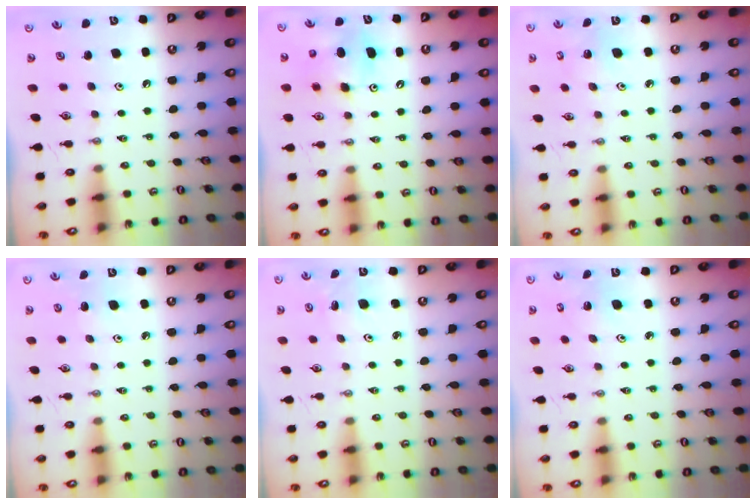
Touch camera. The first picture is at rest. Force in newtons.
{"total": 8.5, "press": 8.4, "slide": 1.0}
{"total": 2.9, "press": 2.9, "slide": 0.2}
{"total": 3.7, "press": 3.6, "slide": 0.3}
{"total": 3.5, "press": 3.5, "slide": 0.3}
{"total": 2.2, "press": 2.2, "slide": 0.2}